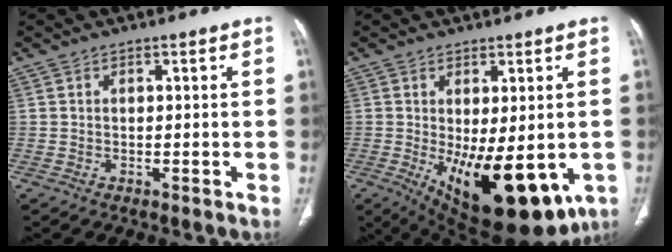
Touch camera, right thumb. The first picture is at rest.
{"total": 18.1, "force": [-5.2, 7.8, 15.5], "torque": [-0.201, -0.023, -0.051]}